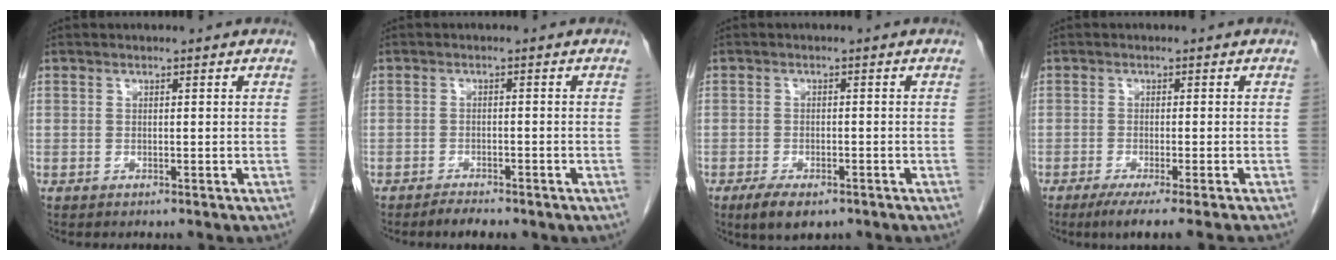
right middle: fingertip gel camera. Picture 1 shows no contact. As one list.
[{"total": 2.7, "force": [-2.2, 0.8, 1.4], "torque": [-0.024, -0.003, -0.028]}, {"total": 5.2, "force": [-3.4, 2.1, 3.2], "torque": [-0.055, -0.007, -0.051]}, {"total": 6.5, "force": [-5.0, -0.7, 4.1], "torque": [-0.044, -0.015, -0.077]}]